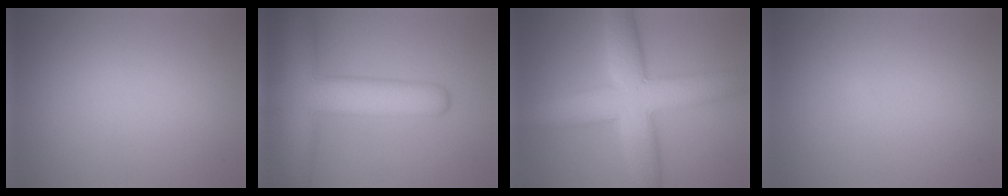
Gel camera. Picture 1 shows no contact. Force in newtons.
{"total": 9.7, "press": 9.6, "slide": 0.6}
{"total": 9.1, "press": 9.1, "slide": 0.7}
{"total": 0.0}